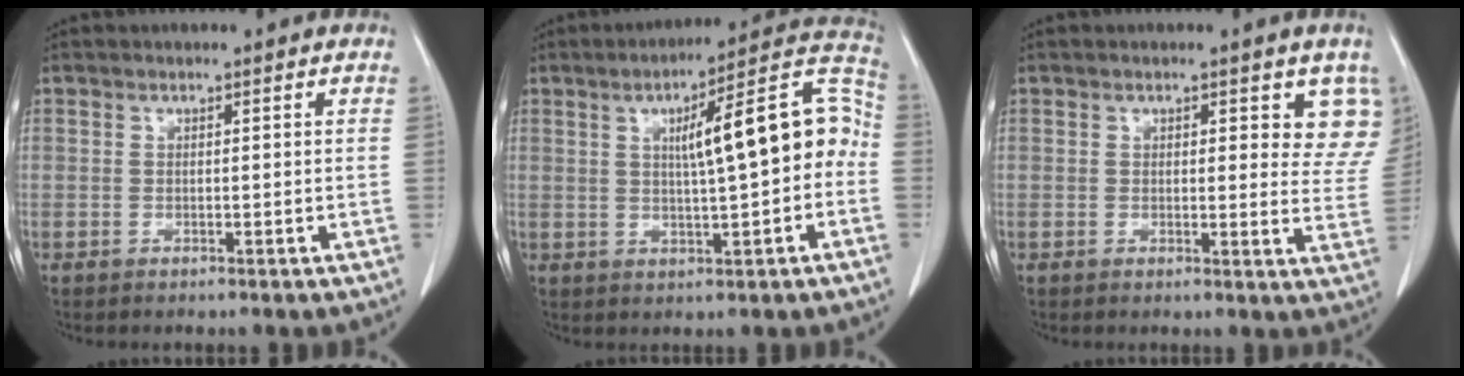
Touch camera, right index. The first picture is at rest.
{"total": 13.5, "force": [0.6, 2.4, 13.3], "torque": [-0.177, 0.042, 0.007]}
{"total": 4.8, "force": [2.3, 2.6, 3.2], "torque": [-0.011, -0.005, 0.018]}